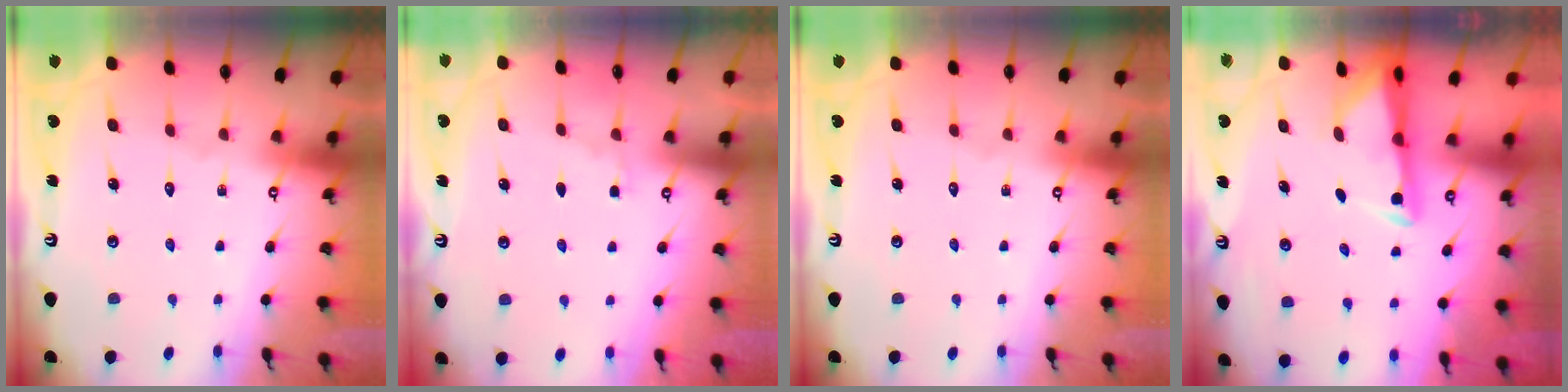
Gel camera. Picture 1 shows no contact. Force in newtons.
{"total": 2.6, "press": 2.6, "slide": 0.4}
{"total": 0.0}
{"total": 3.0, "press": 2.9, "slide": 0.5}